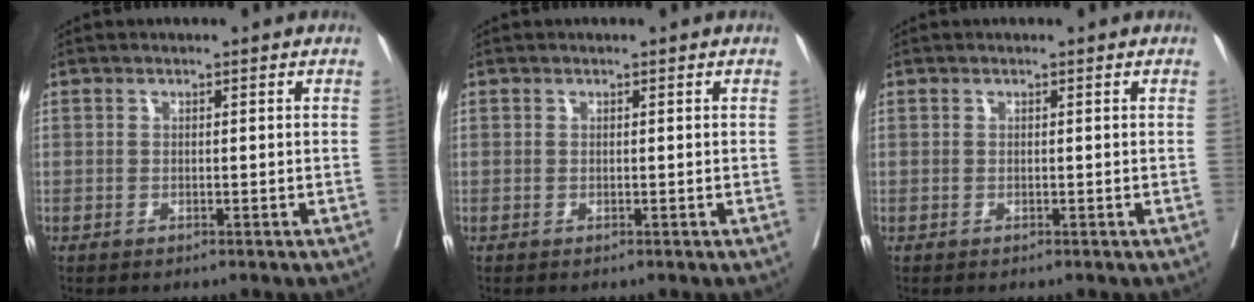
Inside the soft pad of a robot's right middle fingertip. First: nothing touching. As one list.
[{"total": 0.0}, {"total": 0.0}]